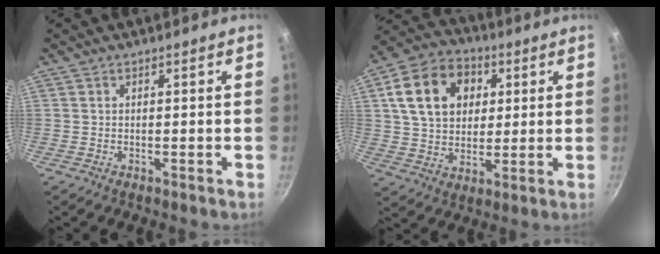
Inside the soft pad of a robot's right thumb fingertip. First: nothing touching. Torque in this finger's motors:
{"motor_torque": [-0.42, 2.49, 0.87, 0.53, 0.16]}